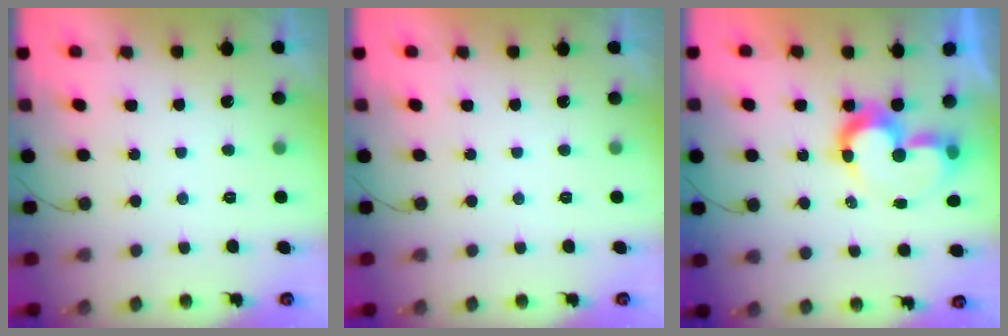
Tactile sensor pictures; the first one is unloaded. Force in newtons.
{"total": 1.8, "press": 1.8, "slide": 0.1}
{"total": 9.8, "press": 9.3, "slide": 3.2}